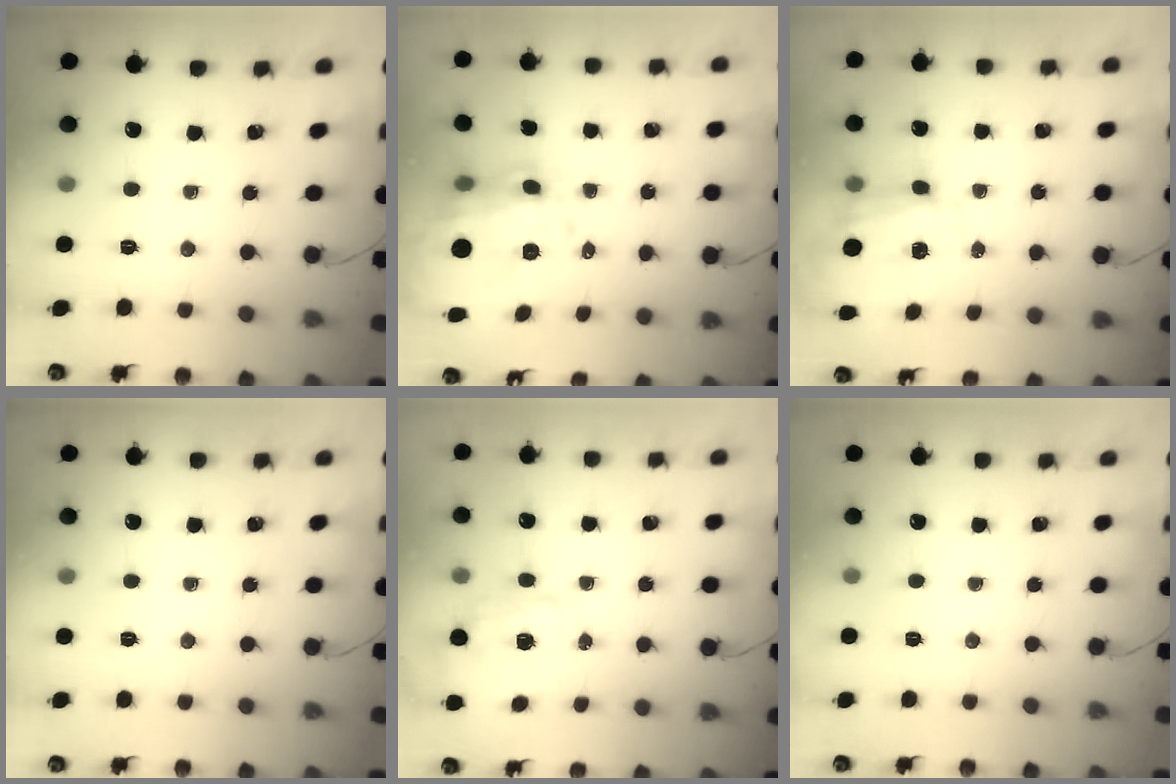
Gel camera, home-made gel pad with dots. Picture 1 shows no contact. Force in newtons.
{"total": 12.8, "press": 12.1, "slide": 4.1}
{"total": 3.5, "press": 3.4, "slide": 1.1}
{"total": 0.0}
{"total": 1.9, "press": 1.8, "slide": 0.5}
{"total": 2.4, "press": 2.4, "slide": 0.5}